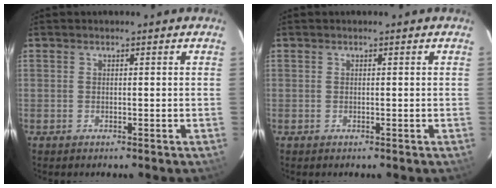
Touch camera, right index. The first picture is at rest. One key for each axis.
{"total": 0.0}